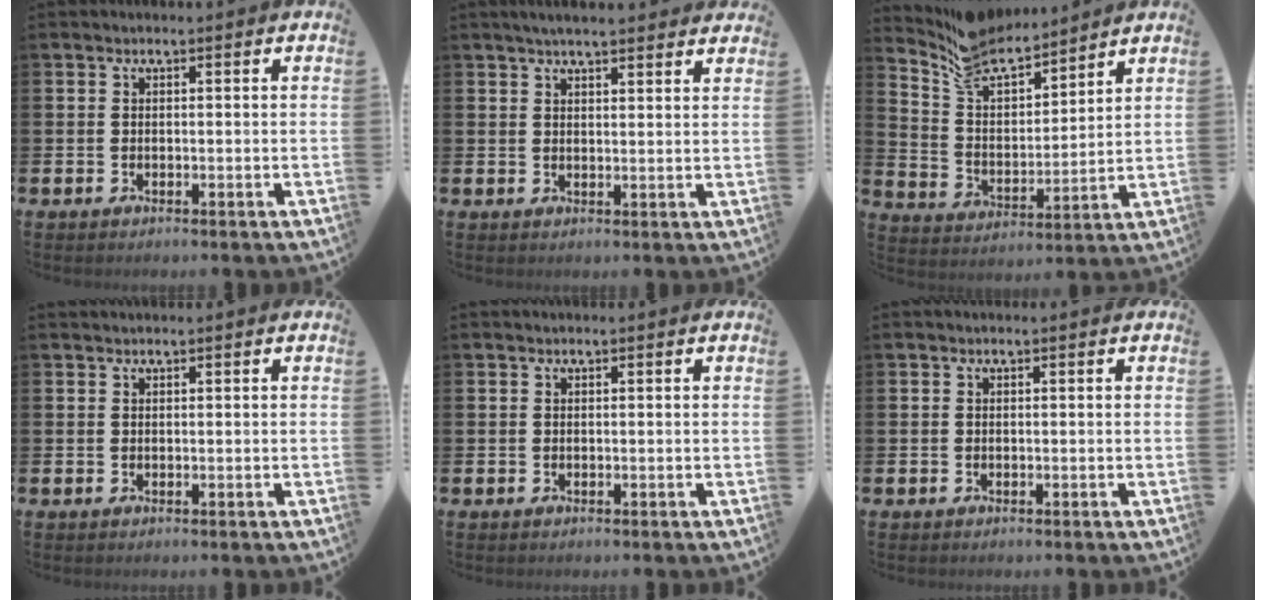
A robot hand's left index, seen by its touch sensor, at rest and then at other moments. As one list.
[{"total": 3.5, "force": [3.4, 0.3, 1.0], "torque": [-0.027, -0.008, 0.061]}, {"total": 8.7, "force": [8.0, 2.8, 1.9], "torque": [-0.084, -0.051, 0.148]}, {"total": 0.6, "force": [0.6, 0.0, -0.1], "torque": [0.006, -0.002, 0.010]}, {"total": 0.0}, {"total": 0.0}]